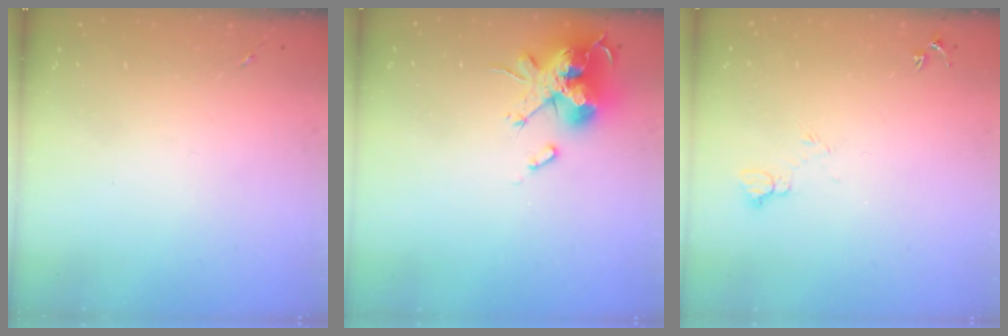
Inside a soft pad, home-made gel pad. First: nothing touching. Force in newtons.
{"total": 18.5, "press": 18.5, "slide": 0.1}
{"total": 4.2, "press": 4.1, "slide": 0.5}